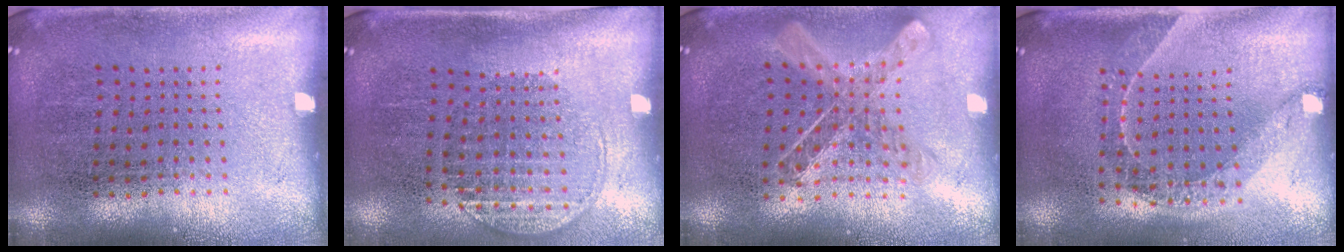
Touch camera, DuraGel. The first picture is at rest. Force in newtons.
{"total": 1.5, "press": 1.3, "slide": 0.8}
{"total": 1.0, "press": 1.0, "slide": 0.1}
{"total": 1.5, "press": 1.3, "slide": 0.9}